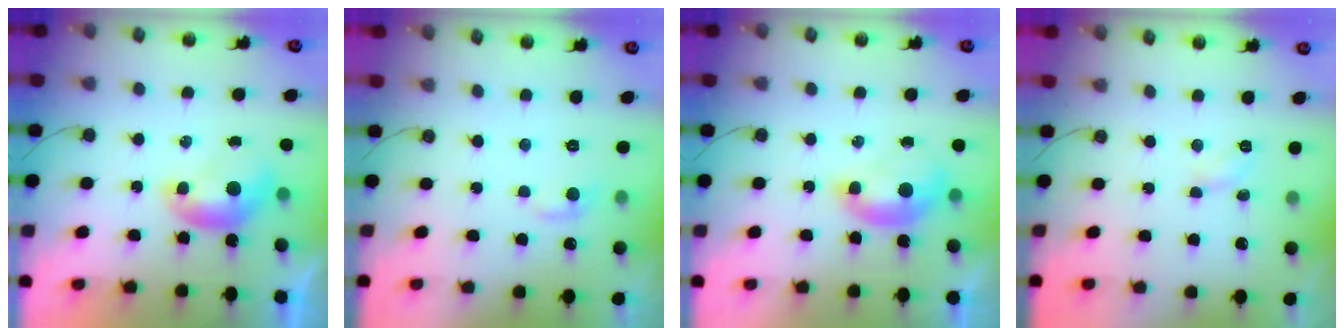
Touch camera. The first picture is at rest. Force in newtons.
{"total": 1.0, "press": 0.9, "slide": 0.5}
{"total": 1.6, "press": 1.5, "slide": 0.6}
{"total": 2.7, "press": 2.7, "slide": 0.5}